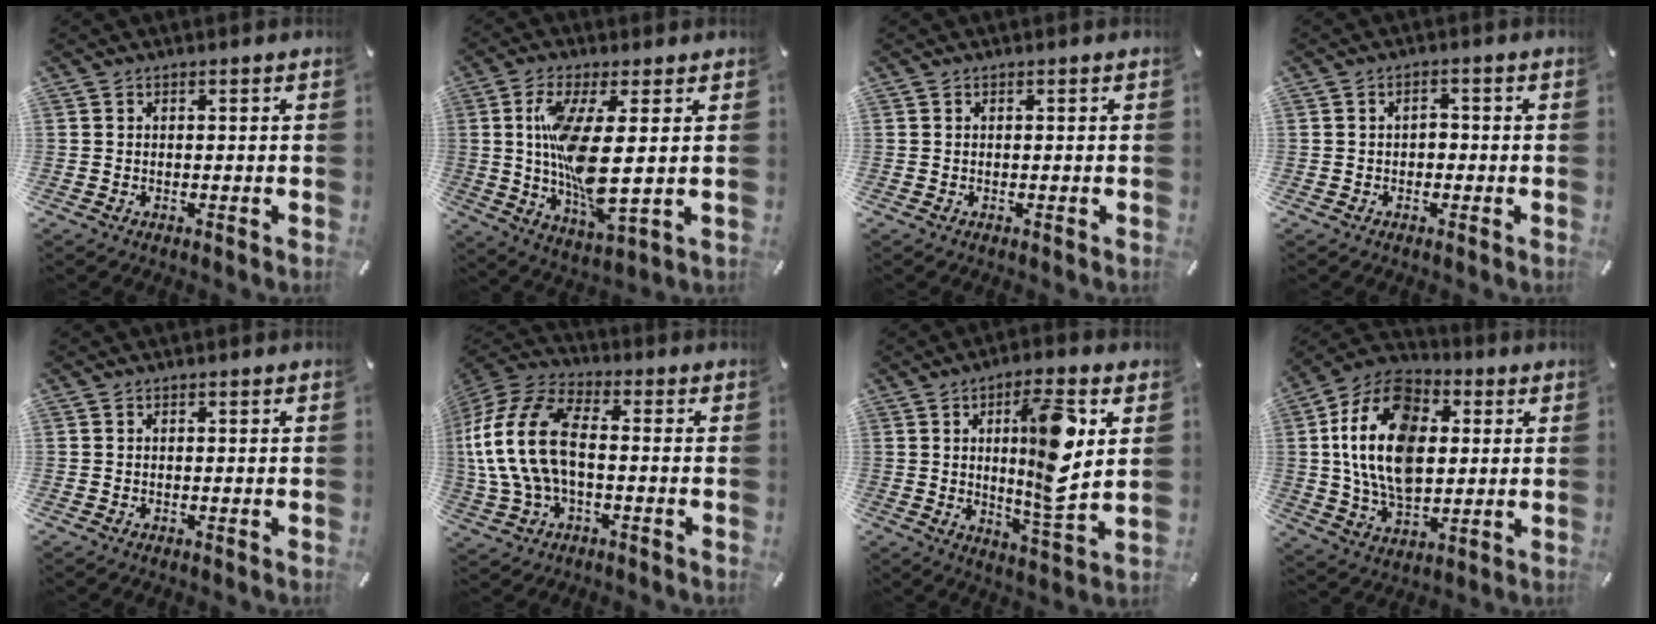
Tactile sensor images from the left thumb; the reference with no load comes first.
{"total": 14.3, "force": [1.5, 4.1, 13.7], "torque": [-0.283, -0.023, 0.022]}
{"total": 0.0}
{"total": 2.2, "force": [-0.4, 1.6, 1.5], "torque": [-0.021, 0.005, -0.012]}
{"total": 0.0}
{"total": 17.5, "force": [-1.1, 10.6, 14.0], "torque": [-0.300, 0.008, -0.020]}
{"total": 14.2, "force": [3.3, 2.8, 13.5], "torque": [-0.218, -0.015, 0.044]}
{"total": 20.0, "force": [2.7, 13.9, 14.1], "torque": [-0.285, 0.004, 0.042]}